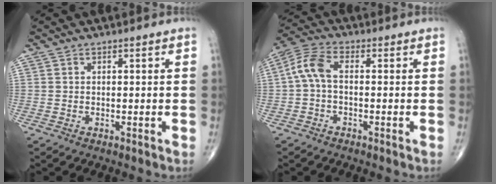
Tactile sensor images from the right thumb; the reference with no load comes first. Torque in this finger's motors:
{"motor_torque": [-0.17, 0.34, -0.15, -0.23, 0.15]}